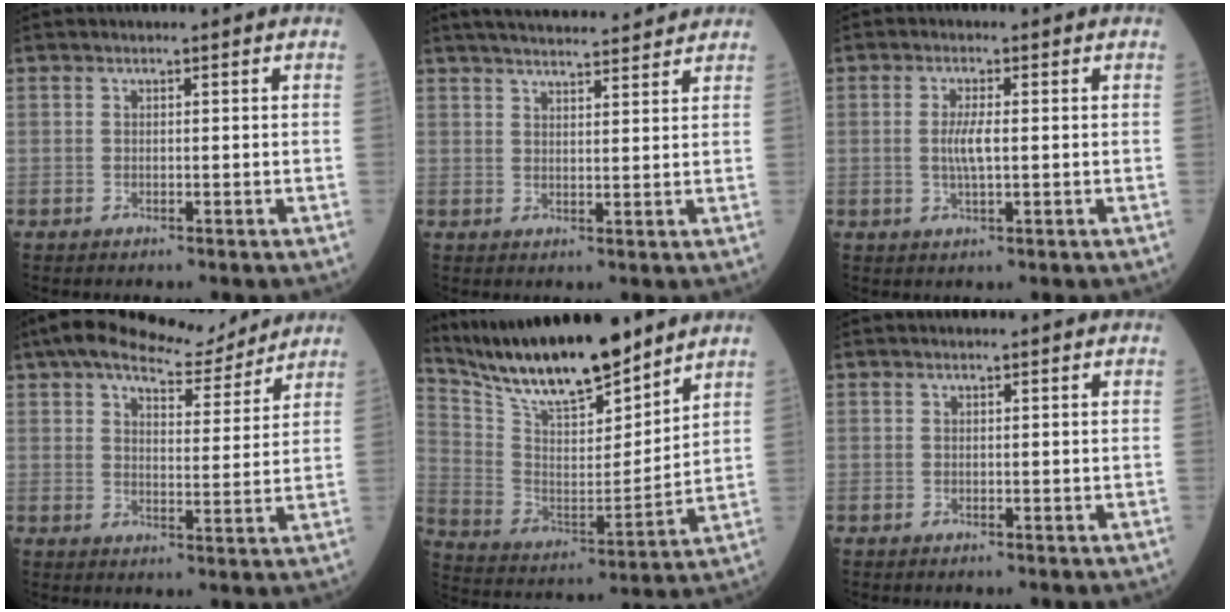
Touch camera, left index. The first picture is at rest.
{"total": 14.0, "force": [12.7, 1.8, 5.5], "torque": [-0.088, 0.029, 0.179]}
{"total": 3.4, "force": [0.0, 0.6, 3.3], "torque": [-0.070, -0.003, 0.000]}
{"total": 12.1, "force": [10.8, 2.8, 4.8], "torque": [-0.076, 0.014, 0.155]}
{"total": 18.7, "force": [16.0, 3.2, 9.0], "torque": [-0.172, 0.002, 0.296]}
{"total": 0.0}